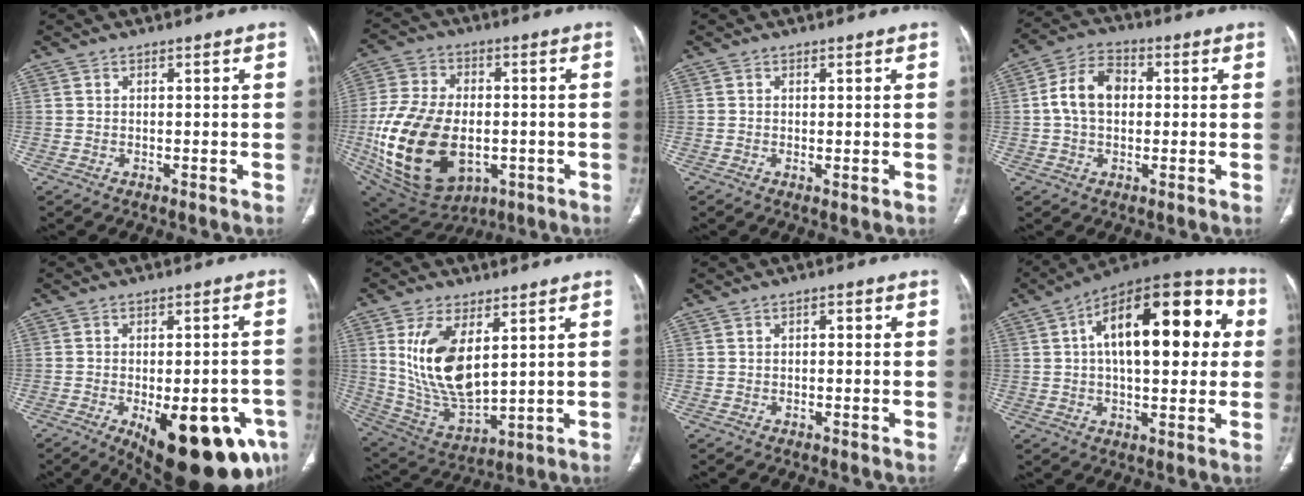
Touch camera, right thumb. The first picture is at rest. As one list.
[{"total": 24.2, "force": [-4.5, 15.3, 18.2], "torque": [-0.349, -0.003, -0.051]}, {"total": 0.9, "force": [-0.1, 0.3, 0.8], "torque": [-0.021, -0.005, -0.002]}, {"total": 9.2, "force": [0.7, 6.4, 6.6], "torque": [-0.115, 0.023, 0.005]}, {"total": 21.8, "force": [-9.1, 8.9, 17.7], "torque": [-0.166, 0.006, -0.106]}, {"total": 15.4, "force": [4.5, 7.6, 12.6], "torque": [-0.234, -0.025, 0.107]}, {"total": 1.4, "force": [0.1, 0.8, 1.2], "torque": [-0.015, 0.004, -0.003]}, {"total": 24.5, "force": [5.0, 11.4, 21.1], "torque": [-0.288, 0.034, 0.067]}]